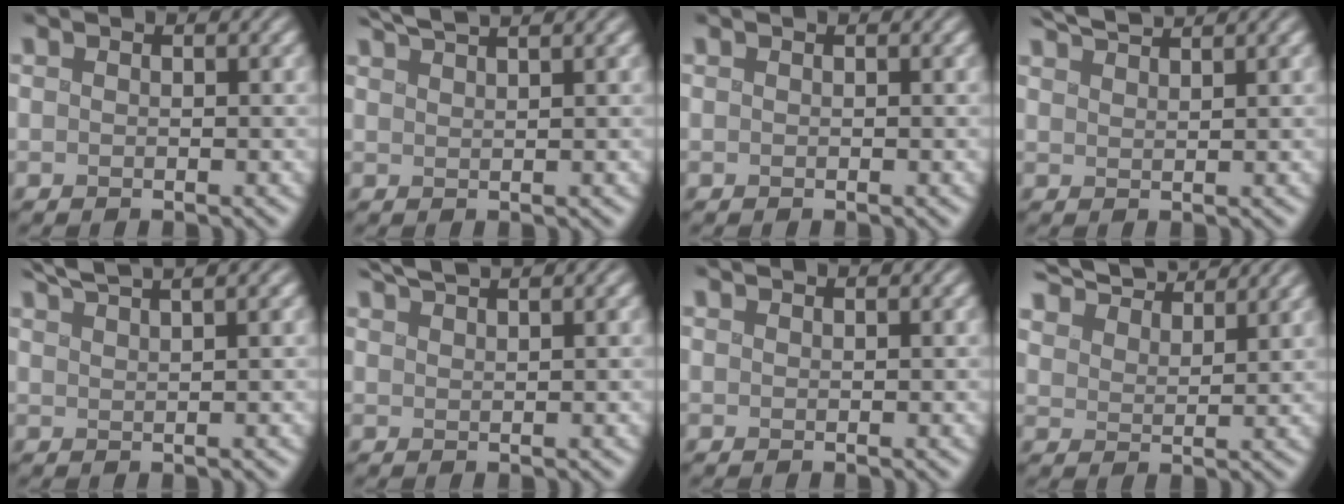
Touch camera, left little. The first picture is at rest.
{"total": 3.7, "force": [3.2, 0.3, 2.0], "torque": [-0.023, 0.019, 0.042]}
{"total": 0.0}
{"total": 3.1, "force": [2.9, 0.2, 1.0], "torque": [-0.008, 0.010, 0.052]}
{"total": 4.9, "force": [4.0, 0.6, 2.7], "torque": [-0.032, 0.024, 0.048]}
{"total": 3.1, "force": [2.8, 0.3, 1.4], "torque": [-0.013, 0.014, 0.041]}
{"total": 1.6, "force": [1.4, 0.5, 0.6], "torque": [0.008, 0.002, 0.003]}
{"total": 9.1, "force": [8.3, 2.0, 3.0], "torque": [-0.070, 0.008, 0.127]}